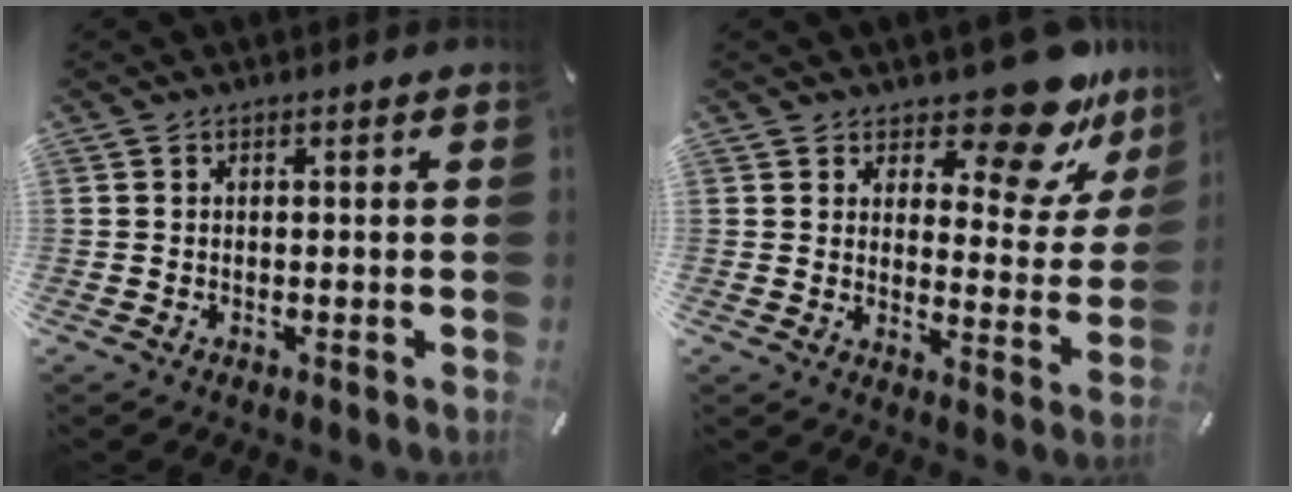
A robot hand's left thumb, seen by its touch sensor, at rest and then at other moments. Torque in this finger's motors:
{"motor_torque": [1.07, -0.23, 0.32, -0.15, 0.04]}